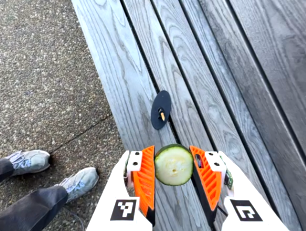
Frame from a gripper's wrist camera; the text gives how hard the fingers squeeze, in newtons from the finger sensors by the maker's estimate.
{"total": 11.2, "left": 11.4, "right": 11.0}